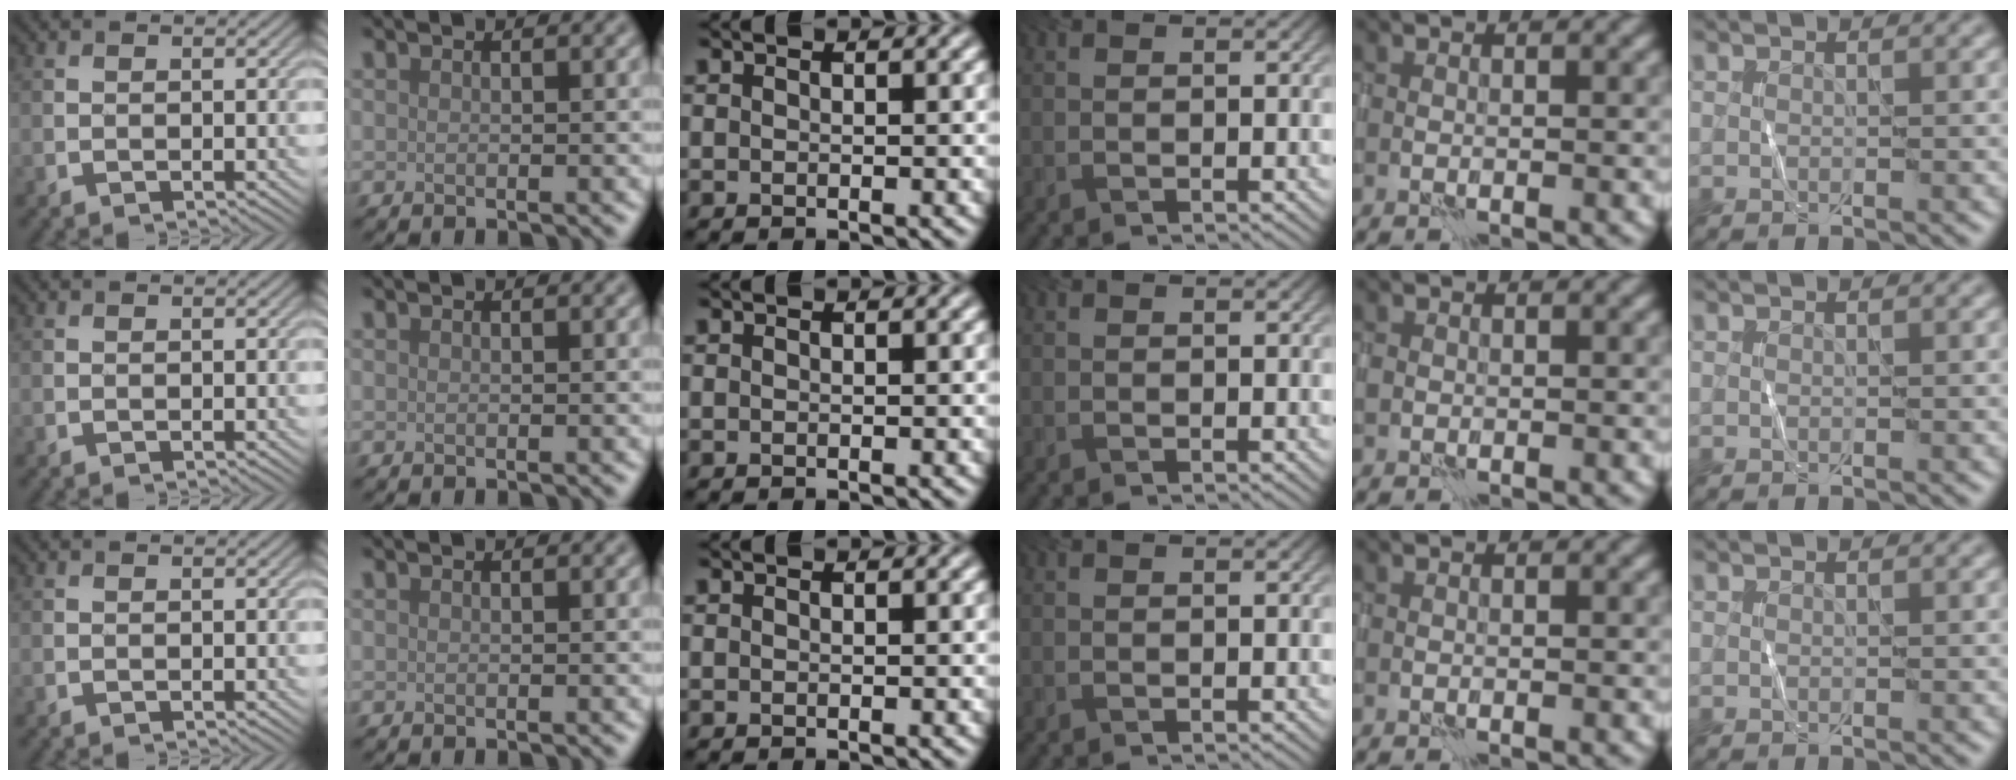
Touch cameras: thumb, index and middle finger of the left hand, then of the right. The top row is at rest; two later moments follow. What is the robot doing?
{"motion": "wrap", "object": "sponge"}